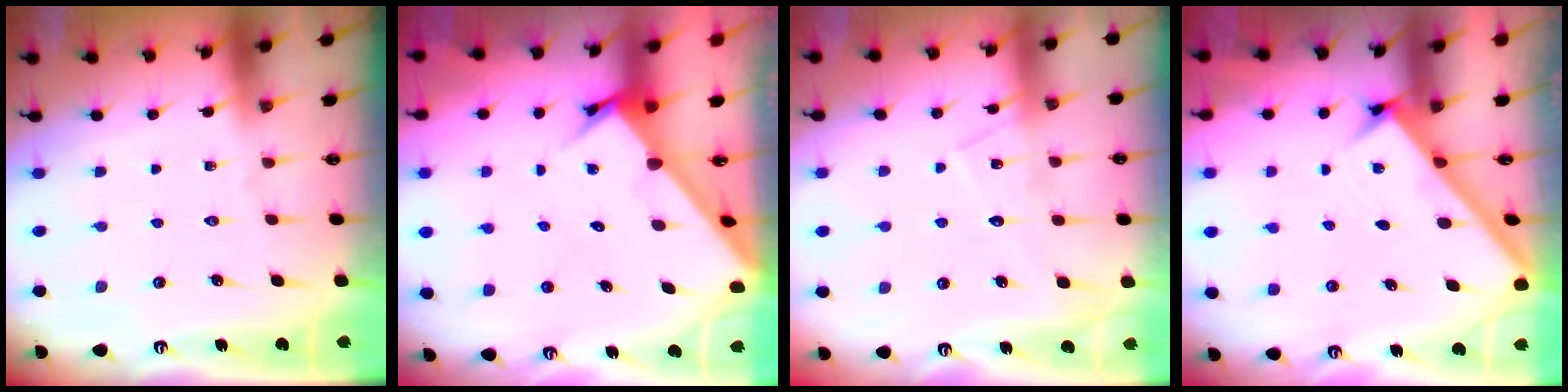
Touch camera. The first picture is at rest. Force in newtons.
{"total": 2.9, "press": 2.9, "slide": 0.2}
{"total": 9.4, "press": 9.4, "slide": 0.8}
{"total": 2.7, "press": 2.7, "slide": 0.4}